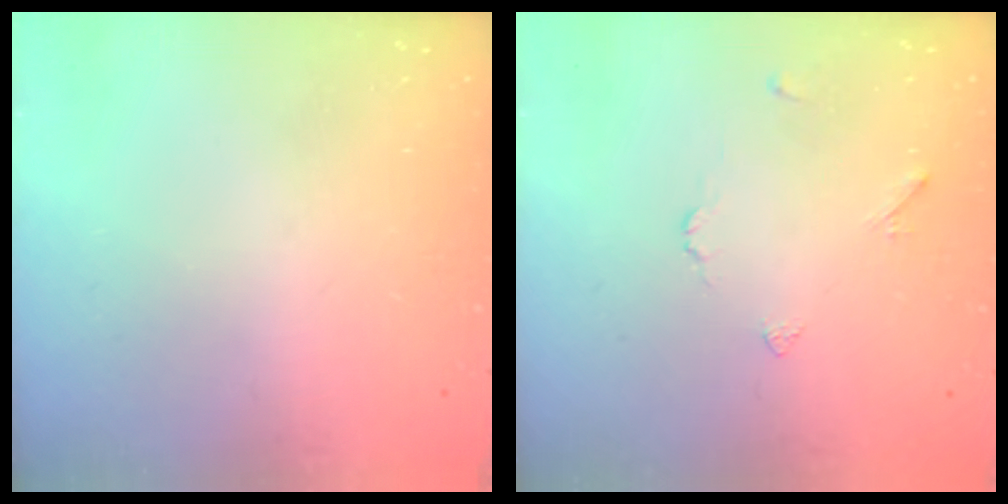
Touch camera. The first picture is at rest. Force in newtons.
{"total": 2.7, "press": 2.7, "slide": 0.5}